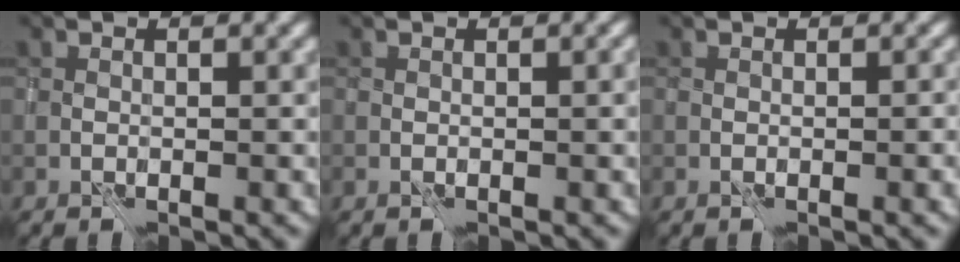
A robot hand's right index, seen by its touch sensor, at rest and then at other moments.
{"total": 0.9, "force": [0.0, 0.2, 0.9], "torque": [-0.010, -0.002, 0.004]}
{"total": 1.2, "force": [-0.3, 0.2, 1.1], "torque": [-0.007, 0.006, 0.000]}